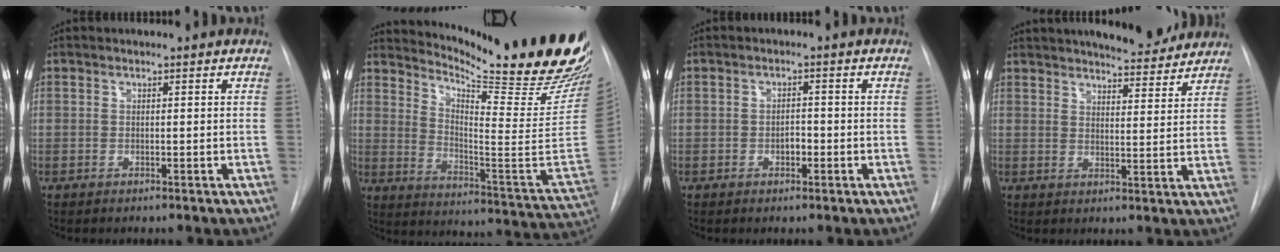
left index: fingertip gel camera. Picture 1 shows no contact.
{"total": 24.8, "force": [21.0, 0.4, 13.2], "torque": [-0.209, -0.116, 0.282]}
{"total": 1.7, "force": [-0.6, 0.9, 1.2], "torque": [-0.017, 0.004, -0.010]}
{"total": 11.3, "force": [10.4, 1.8, 4.1], "torque": [-0.054, -0.008, 0.132]}